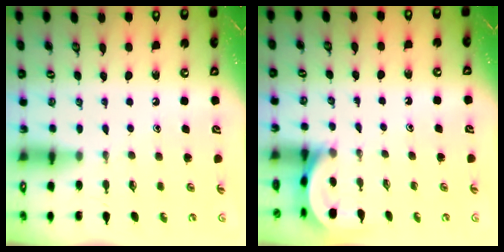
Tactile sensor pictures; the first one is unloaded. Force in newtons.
{"total": 4.7, "press": 4.6, "slide": 0.3}